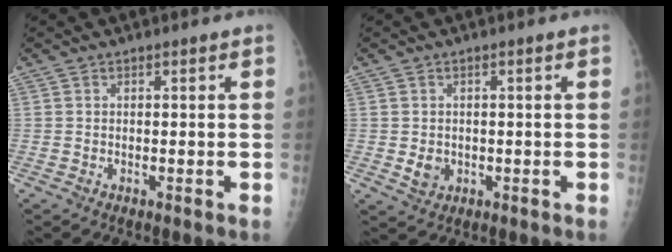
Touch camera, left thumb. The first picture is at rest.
{"total": 2.9, "force": [-0.6, 2.4, 1.4], "torque": [-0.014, -0.001, -0.003]}